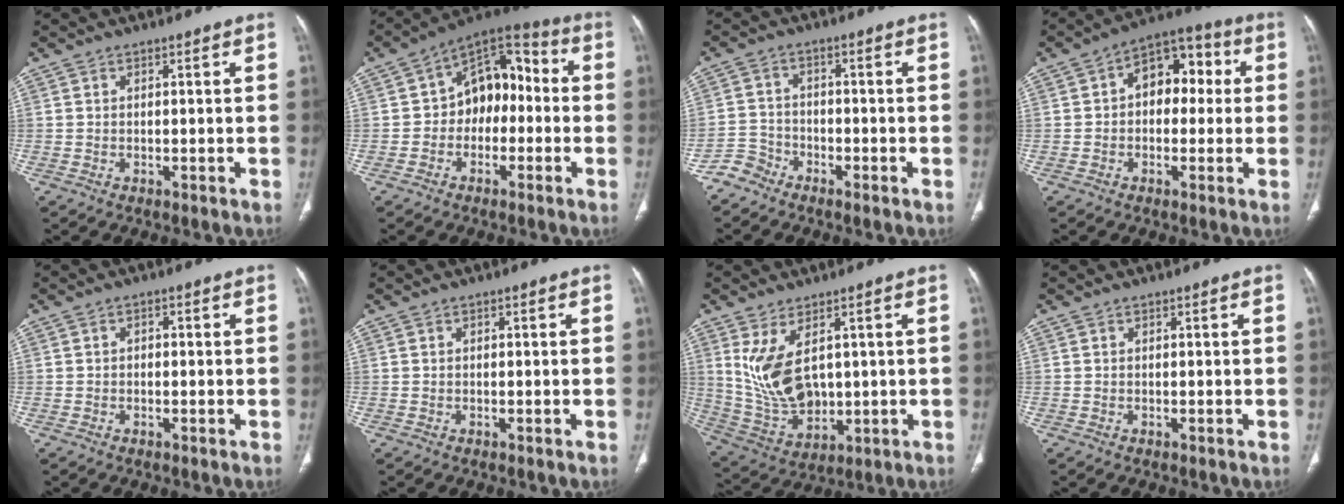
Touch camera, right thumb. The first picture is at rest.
{"total": 12.6, "force": [-0.7, 8.7, 9.0], "torque": [-0.083, 0.046, -0.030]}
{"total": 3.7, "force": [-3.2, 1.8, -0.3], "torque": [0.015, 0.013, -0.073]}
{"total": 11.1, "force": [1.3, 7.4, 8.1], "torque": [-0.076, 0.034, 0.009]}
{"total": 1.1, "force": [-0.1, 0.8, 0.7], "torque": [-0.006, 0.006, -0.005]}
{"total": 0.0}
{"total": 11.4, "force": [3.1, 6.5, 8.9], "torque": [-0.164, -0.019, 0.084]}
{"total": 0.0}